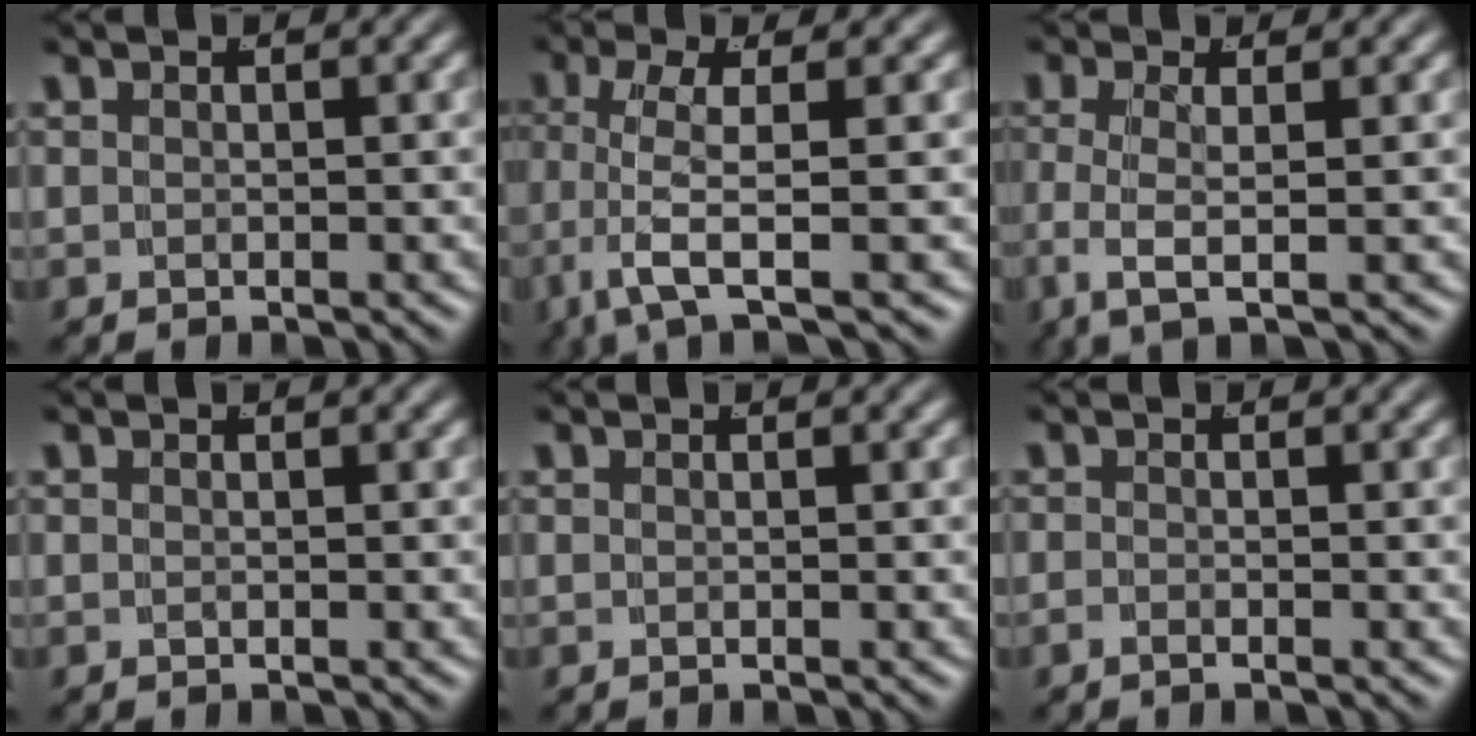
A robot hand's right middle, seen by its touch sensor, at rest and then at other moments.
{"total": 5.1, "force": [-0.9, 1.3, 4.8], "torque": [-0.115, -0.023, -0.001]}
{"total": 3.8, "force": [0.0, 1.5, 3.5], "torque": [-0.087, -0.013, 0.005]}
{"total": 0.0}
{"total": 0.0}
{"total": 0.9, "force": [-0.8, 0.0, 0.4], "torque": [-0.008, -0.005, -0.014]}